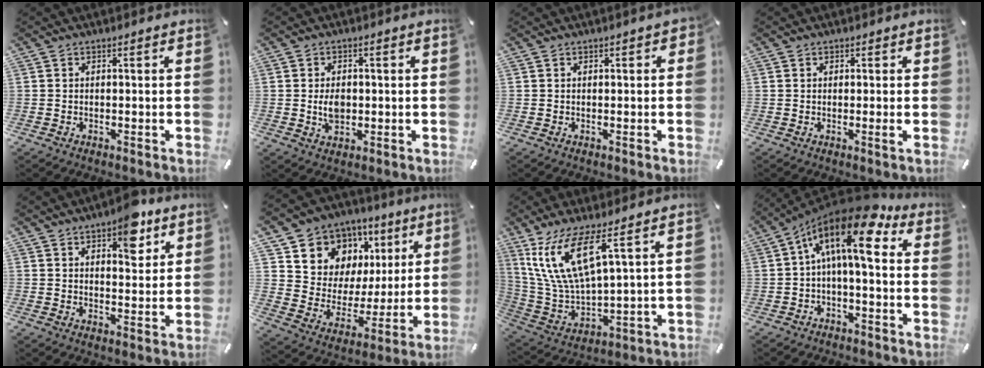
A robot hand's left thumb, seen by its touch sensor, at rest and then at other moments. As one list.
[{"total": 4.4, "force": [0.0, 3.1, 3.0], "torque": [-0.057, -0.006, -0.008]}, {"total": 0.9, "force": [0.1, 0.5, 0.7], "torque": [-0.013, 0.005, 0.001]}, {"total": 1.3, "force": [0.1, 0.2, 1.3], "torque": [-0.015, -0.007, -0.001]}, {"total": 9.2, "force": [5.5, 4.6, 5.7], "torque": [-0.053, -0.029, 0.088]}, {"total": 10.3, "force": [5.7, 8.5, 0.8], "torque": [-0.021, -0.069, 0.108]}, {"total": 15.2, "force": [8.5, 5.1, 11.6], "torque": [-0.278, -0.030, 0.146]}, {"total": 16.4, "force": [5.0, 5.7, 14.6], "torque": [-0.273, -0.031, 0.076]}]